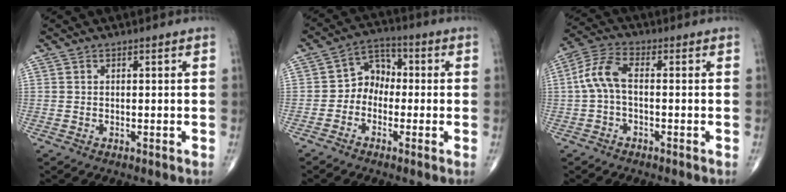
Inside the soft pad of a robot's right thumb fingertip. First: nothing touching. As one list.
[{"total": 6.1, "force": [-1.3, 4.9, 3.5], "torque": [-0.028, 0.030, -0.042]}, {"total": 6.5, "force": [-0.5, 3.3, 5.6], "torque": [-0.125, 0.023, -0.018]}]